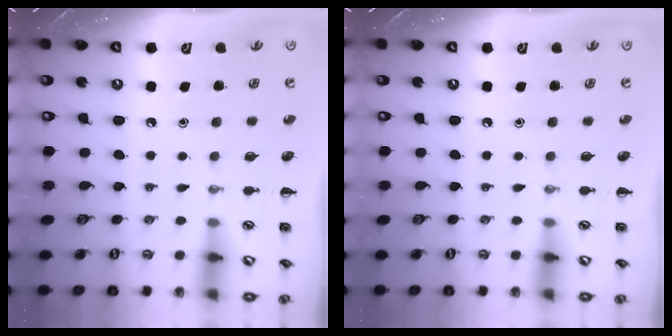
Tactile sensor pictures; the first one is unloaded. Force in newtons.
{"total": 0.0}